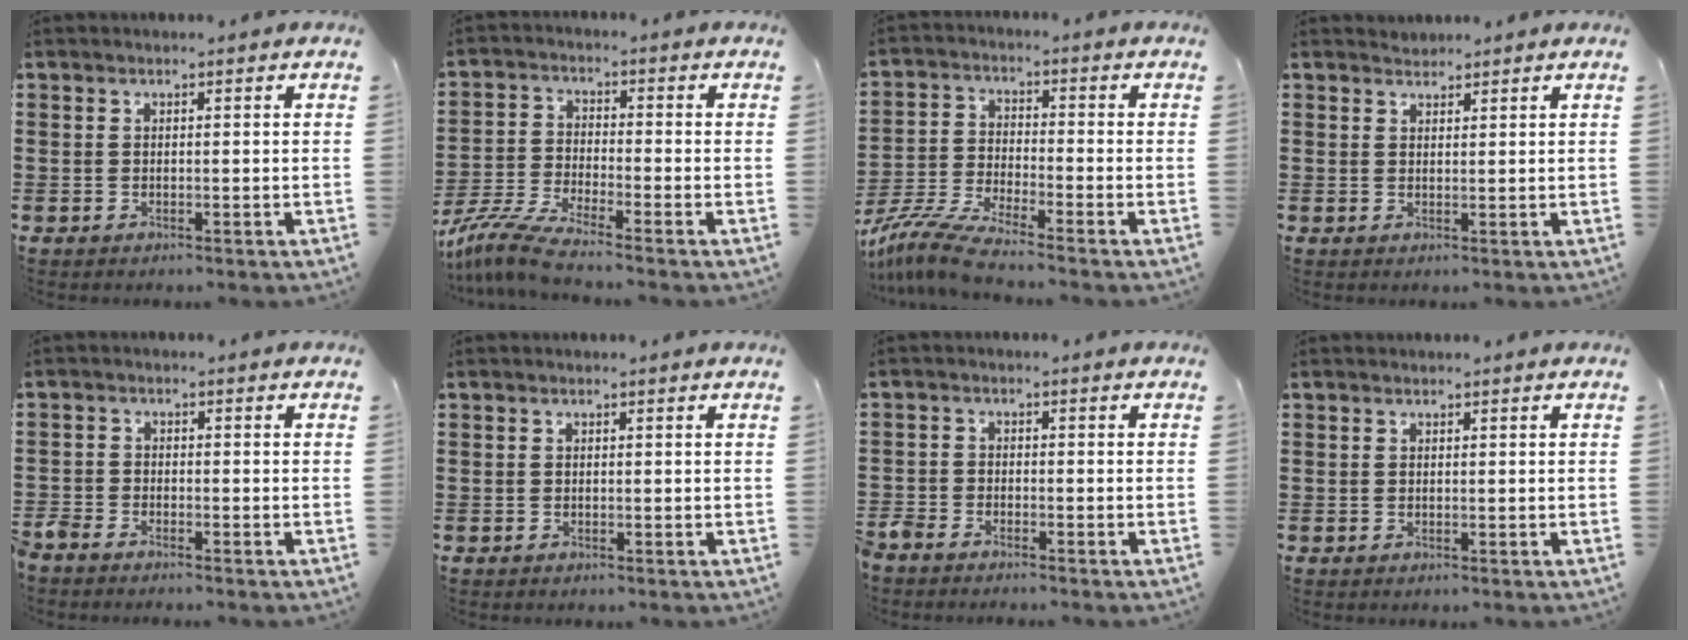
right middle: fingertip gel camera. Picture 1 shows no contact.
{"total": 6.0, "force": [-5.2, 0.1, 2.9], "torque": [-0.082, -0.018, -0.107]}
{"total": 6.8, "force": [-6.0, 0.1, 3.1], "torque": [-0.081, -0.014, -0.122]}
{"total": 1.3, "force": [1.2, 0.2, -0.3], "torque": [0.002, 0.003, 0.024]}
{"total": 2.3, "force": [-2.2, 0.4, 0.2], "torque": [-0.024, -0.003, -0.051]}
{"total": 0.0}
{"total": 2.7, "force": [-2.6, 0.4, 0.2], "torque": [-0.023, -0.004, -0.060]}
{"total": 0.0}